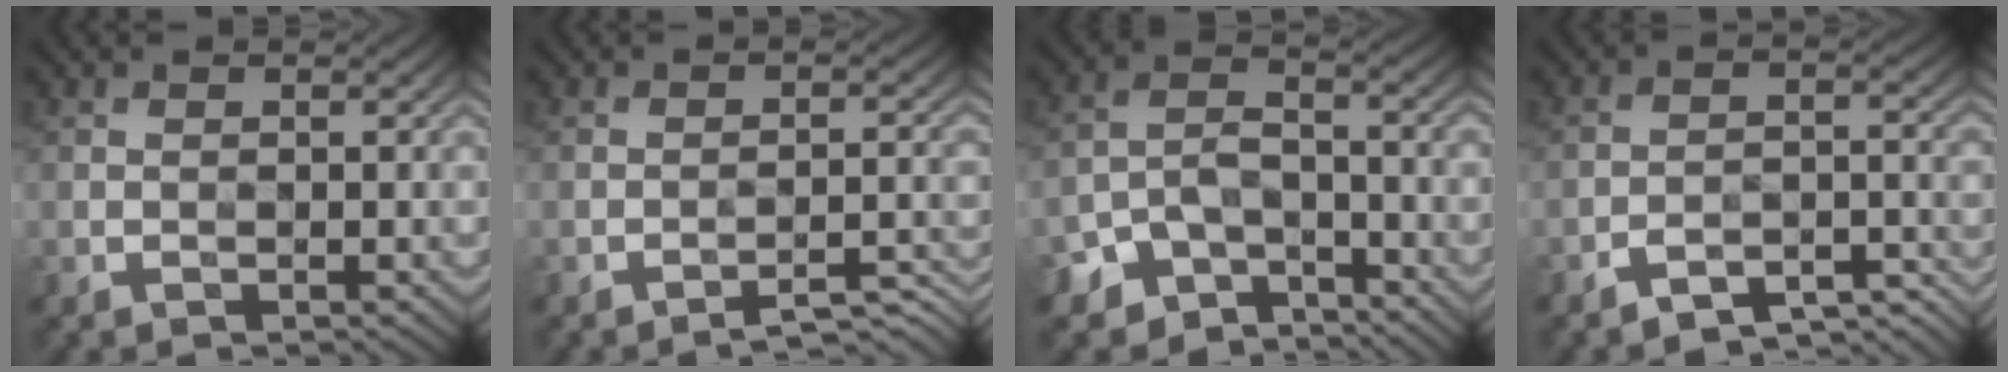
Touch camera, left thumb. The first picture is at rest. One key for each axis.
{"total": 3.5, "fx": -2.9, "fy": 0.3, "fz": 1.8, "tx": -0.026, "ty": 0.009, "tz": -0.044}
{"total": 7.7, "fx": -6.1, "fy": 3.7, "fz": 2.8, "tx": -0.046, "ty": -0.007, "tz": -0.118}
{"total": 5.9, "fx": -5.0, "fy": 1.5, "fz": 2.7, "tx": -0.043, "ty": -0.001, "tz": -0.080}